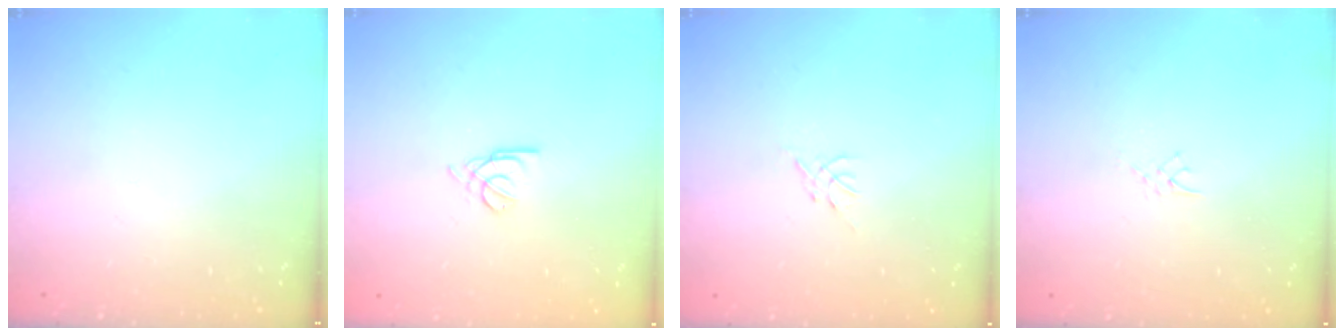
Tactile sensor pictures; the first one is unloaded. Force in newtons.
{"total": 2.5, "press": 2.5, "slide": 0.5}
{"total": 0.5, "press": 0.4, "slide": 0.3}
{"total": 2.4, "press": 2.4, "slide": 0.4}